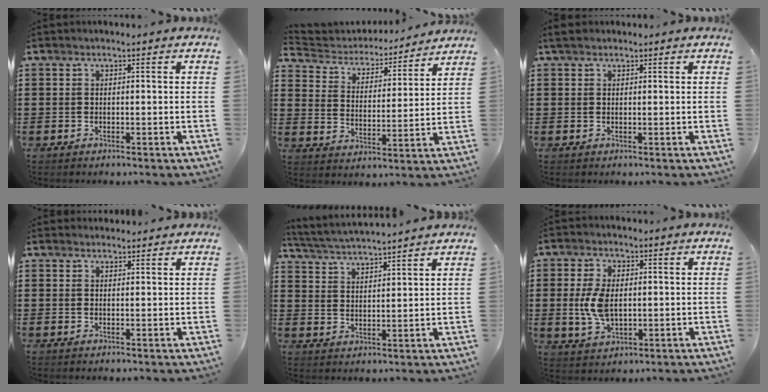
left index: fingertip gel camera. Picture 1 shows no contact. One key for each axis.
{"total": 3.8, "fx": 3.7, "fy": 1.0, "fz": 0.2, "tx": -0.029, "ty": -0.029, "tz": 0.056}
{"total": 1.3, "fx": 1.0, "fy": 0.7, "fz": 0.5, "tx": -0.013, "ty": 0.004, "tz": 0.018}
{"total": 1.6, "fx": 1.5, "fy": 0.3, "fz": 0.0, "tx": -0.004, "ty": 0.003, "tz": 0.030}
{"total": 3.9, "fx": 3.8, "fy": -0.5, "fz": 0.7, "tx": -0.031, "ty": -0.025, "tz": 0.062}
{"total": 6.6, "fx": 0.5, "fy": 3.8, "fz": 5.3, "tx": -0.134, "ty": 0.002, "tz": 0.002}